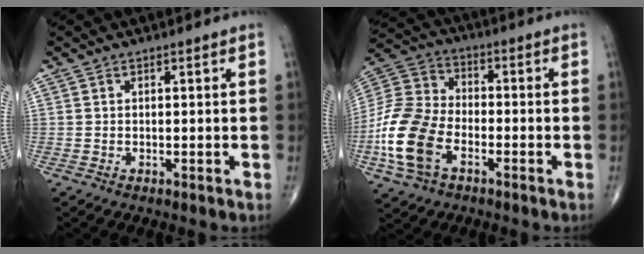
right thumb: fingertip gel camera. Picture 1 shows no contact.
{"total": 15.7, "force": [-5.4, 9.7, 11.1], "torque": [-0.233, 0.024, -0.112]}